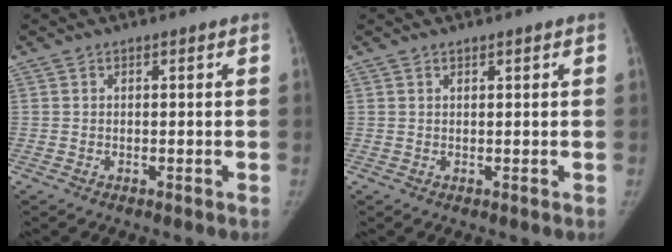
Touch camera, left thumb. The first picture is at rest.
{"total": 0.6, "force": [0.5, 0.1, 0.3], "torque": [-0.007, -0.002, 0.009]}